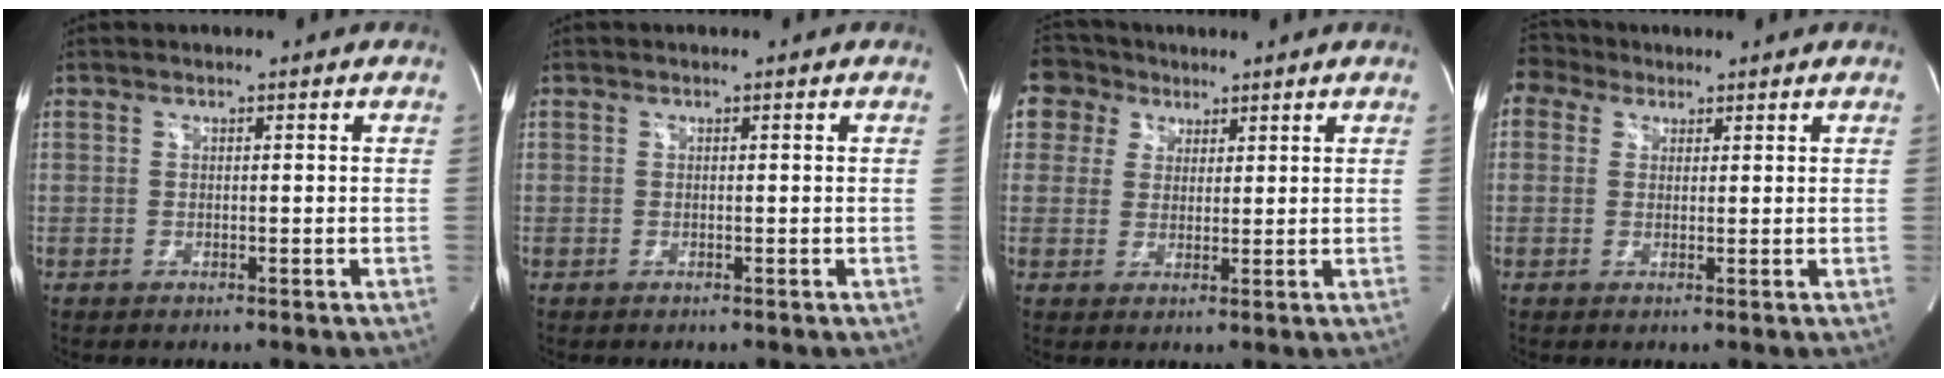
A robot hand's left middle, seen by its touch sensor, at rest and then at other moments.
{"total": 0.0}
{"total": 6.8, "force": [4.0, 5.4, 0.1], "torque": [-0.002, 0.023, 0.079]}
{"total": 3.7, "force": [2.8, 2.4, 0.1], "torque": [-0.008, 0.026, 0.052]}